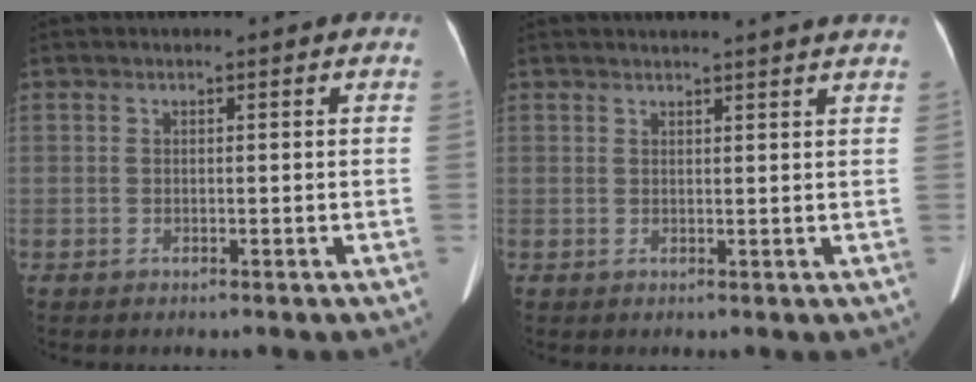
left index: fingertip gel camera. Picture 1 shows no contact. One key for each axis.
{"total": 9.7, "fx": 9.0, "fy": -0.5, "fz": 3.7, "tx": -0.050, "ty": -0.010, "tz": 0.089}